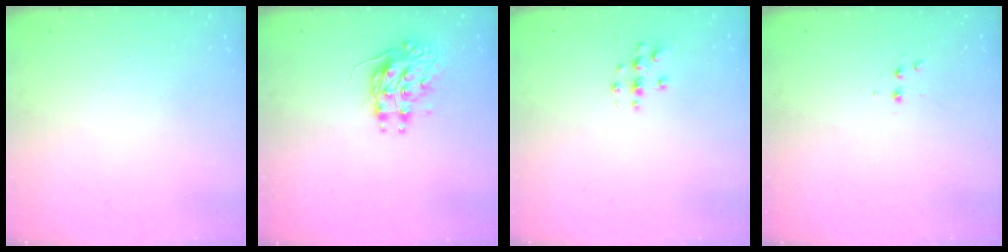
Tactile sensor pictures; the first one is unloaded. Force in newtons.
{"total": 9.3, "press": 9.3, "slide": 0.1}
{"total": 3.0, "press": 3.0, "slide": 0.3}
{"total": 2.9, "press": 2.7, "slide": 1.1}